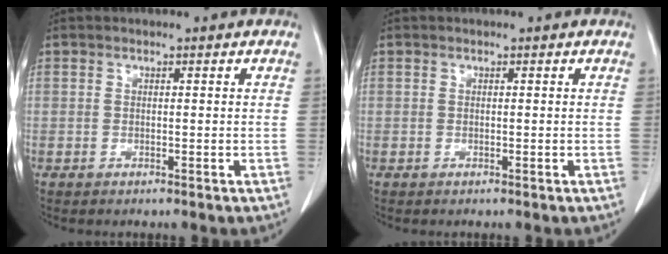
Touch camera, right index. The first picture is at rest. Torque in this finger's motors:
{"motor_torque": [0.00, 0.00, 0.00, 0.00]}